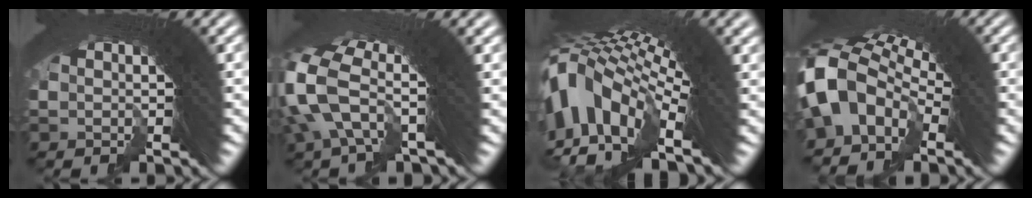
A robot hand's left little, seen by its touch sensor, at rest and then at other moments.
{"total": 4.6, "force": [0.5, 1.7, 4.2], "torque": [-0.110, -0.017, 0.014]}
{"total": 10.2, "force": [-1.2, 5.6, 8.4], "torque": [-0.164, -0.012, -0.021]}
{"total": 8.6, "force": [0.8, 6.2, 5.9], "torque": [-0.124, -0.007, 0.007]}